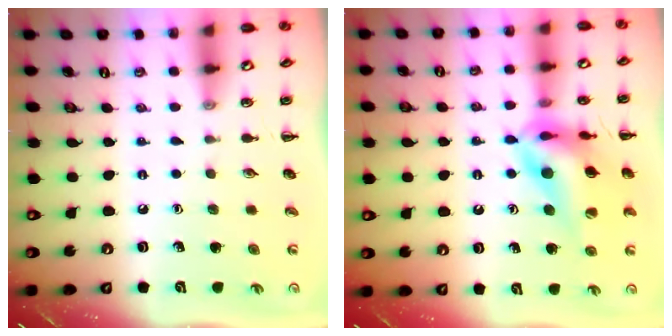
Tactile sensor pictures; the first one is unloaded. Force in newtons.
{"total": 15.7, "press": 15.2, "slide": 4.2}